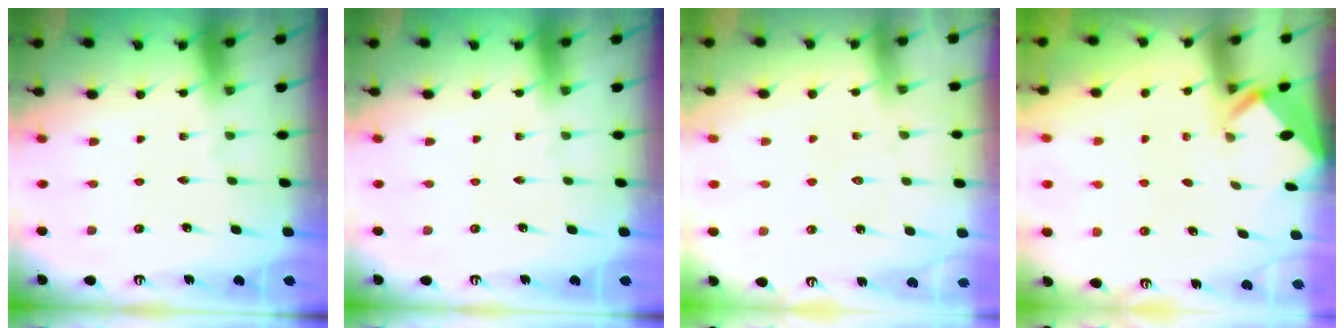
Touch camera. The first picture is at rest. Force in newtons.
{"total": 0.0}
{"total": 5.3, "press": 5.3, "slide": 0.6}
{"total": 2.3, "press": 2.3, "slide": 0.2}